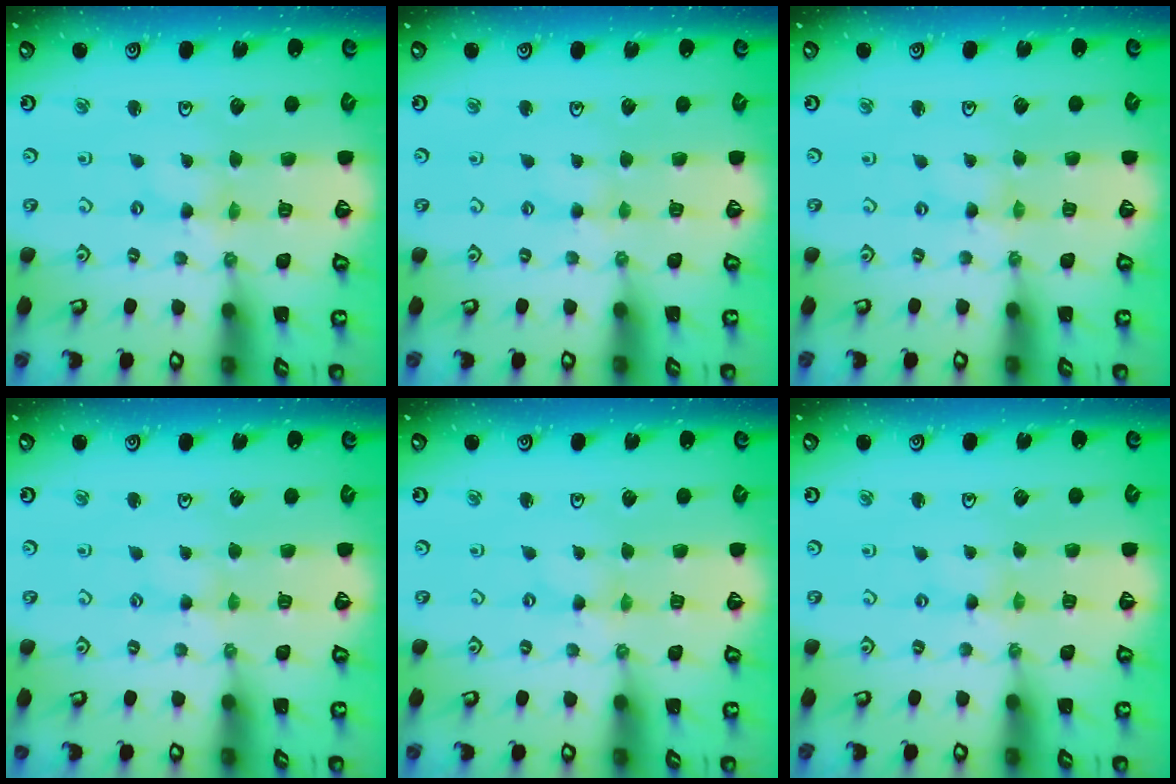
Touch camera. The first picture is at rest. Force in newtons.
{"total": 1.6, "press": 1.5, "slide": 0.3}
{"total": 0.0}
{"total": 1.8, "press": 1.8, "slide": 0.2}
{"total": 0.0}
{"total": 0.0}